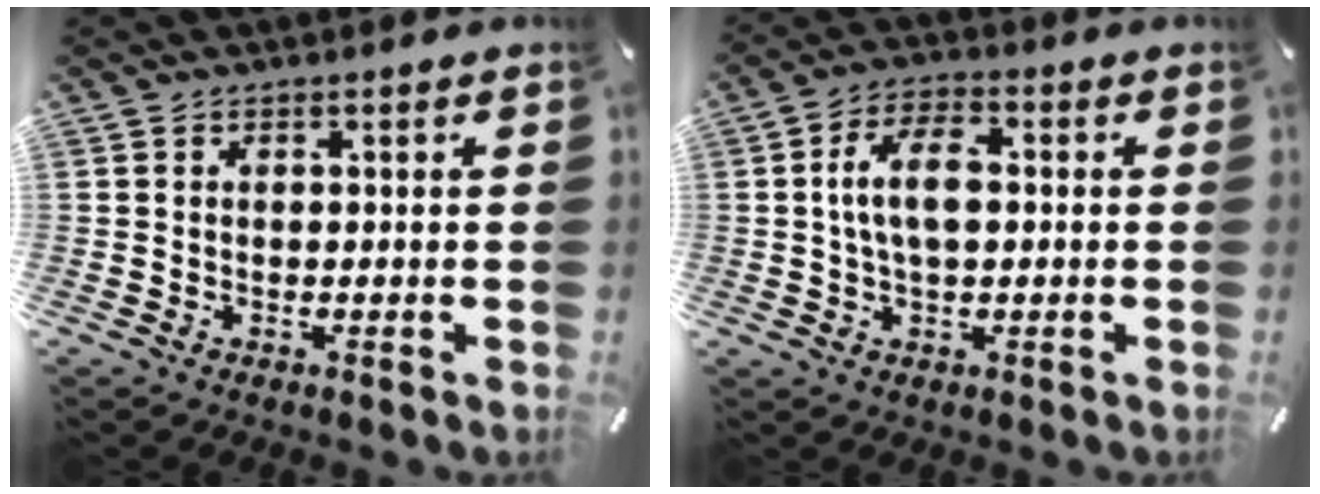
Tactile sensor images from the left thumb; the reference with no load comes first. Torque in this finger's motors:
{"motor_torque": [1.17, 1.10, 1.40, -0.12, 0.18]}